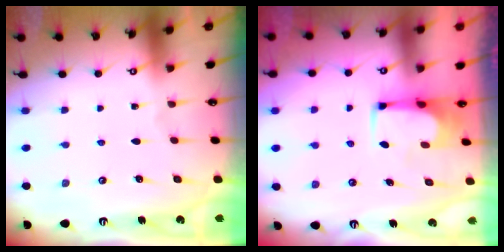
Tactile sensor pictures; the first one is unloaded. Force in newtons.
{"total": 5.3, "press": 5.3, "slide": 0.5}